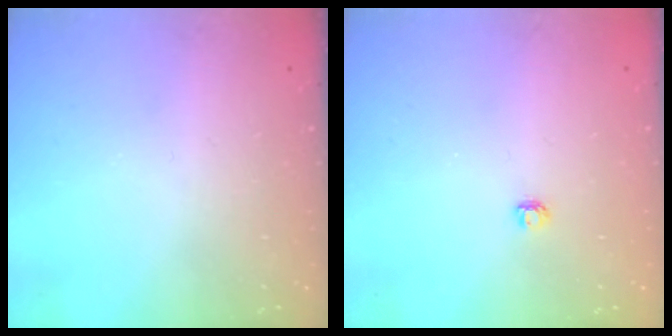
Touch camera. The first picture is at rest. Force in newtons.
{"total": 3.2, "press": 3.2, "slide": 0.4}